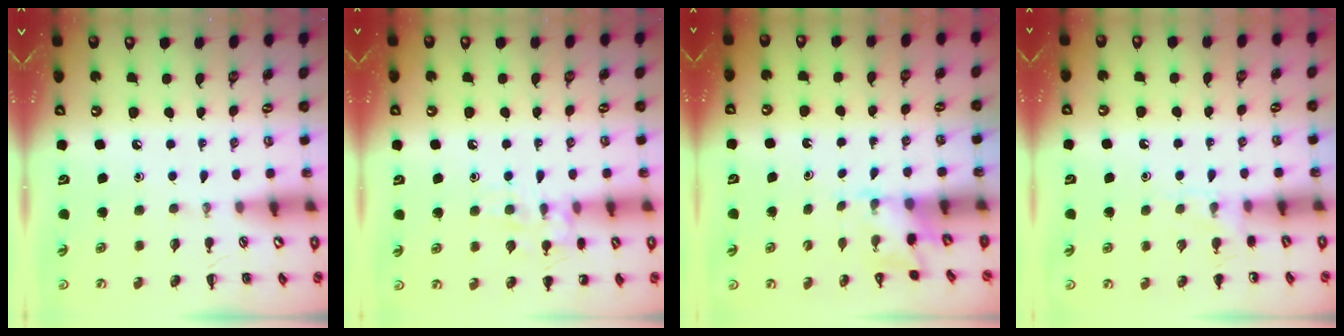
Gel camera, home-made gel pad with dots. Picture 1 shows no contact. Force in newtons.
{"total": 9.5, "press": 9.5, "slide": 0.6}
{"total": 1.9, "press": 1.8, "slide": 0.6}
{"total": 5.9, "press": 5.5, "slide": 2.1}